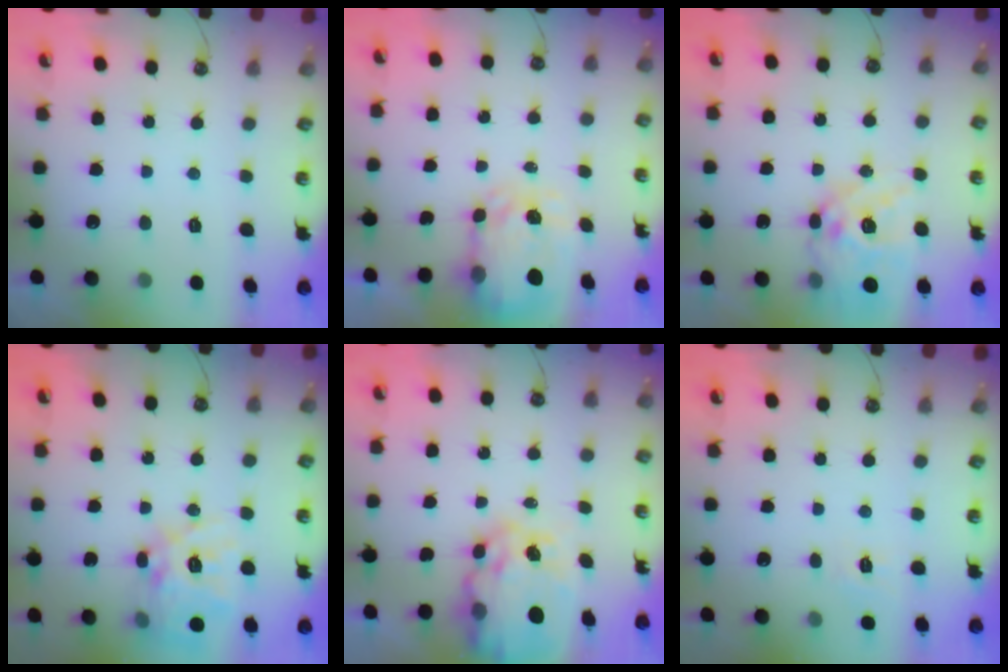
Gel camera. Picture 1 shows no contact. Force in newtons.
{"total": 5.3, "press": 5.3, "slide": 0.4}
{"total": 17.1, "press": 17.0, "slide": 1.7}
{"total": 16.2, "press": 16.2, "slide": 1.3}
{"total": 14.2, "press": 14.2, "slide": 1.0}
{"total": 3.6, "press": 3.6, "slide": 0.5}